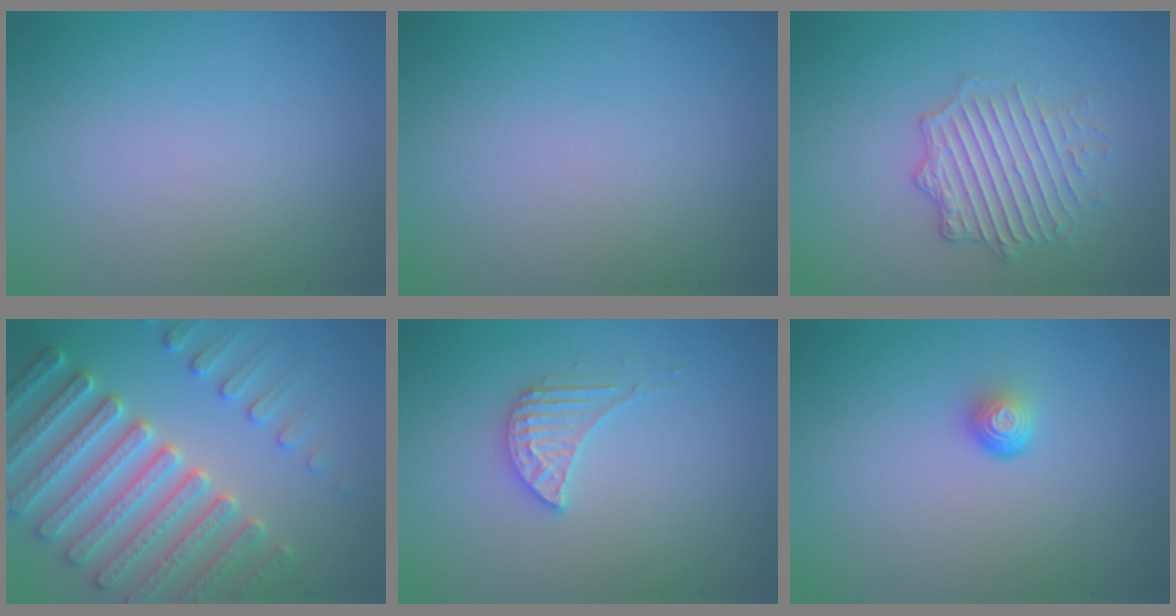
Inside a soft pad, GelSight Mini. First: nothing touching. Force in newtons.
{"total": 0.0}
{"total": 3.6, "press": 3.3, "slide": 1.6}
{"total": 7.7, "press": 7.4, "slide": 2.0}
{"total": 2.6, "press": 2.6, "slide": 0.2}
{"total": 1.7, "press": 1.0, "slide": 1.4}